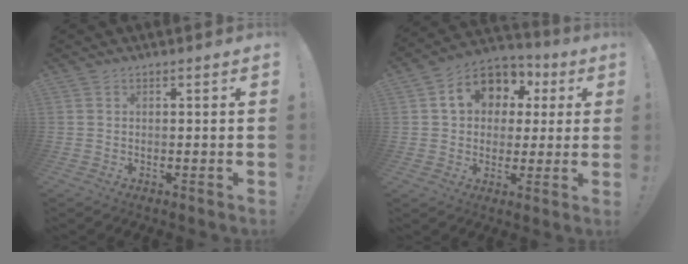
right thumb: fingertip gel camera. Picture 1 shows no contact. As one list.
[{"total": 13.7, "force": [4.7, 10.5, 7.4], "torque": [-0.109, -0.011, 0.089]}]